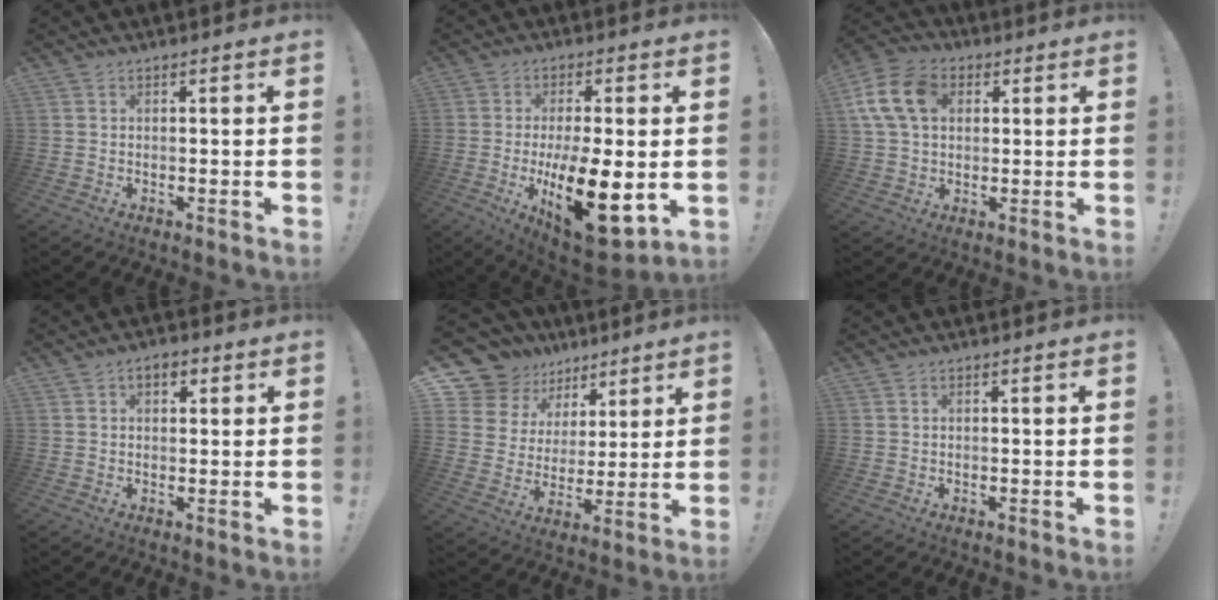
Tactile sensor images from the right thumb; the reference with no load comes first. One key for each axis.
{"total": 19.5, "fx": -4.0, "fy": 8.2, "fz": 17.2, "tx": -0.281, "ty": 0.004, "tz": -0.047}
{"total": 13.7, "fx": 3.6, "fy": 9.8, "fz": 8.9, "tx": -0.178, "ty": 0.006, "tz": 0.072}
{"total": 3.7, "fx": 1.4, "fy": 2.2, "fz": 2.6, "tx": -0.039, "ty": 0.004, "tz": 0.022}
{"total": 13.0, "fx": 8.6, "fy": 9.2, "fz": 3.2, "tx": -0.062, "ty": -0.061, "tz": 0.172}
{"total": 0.0}